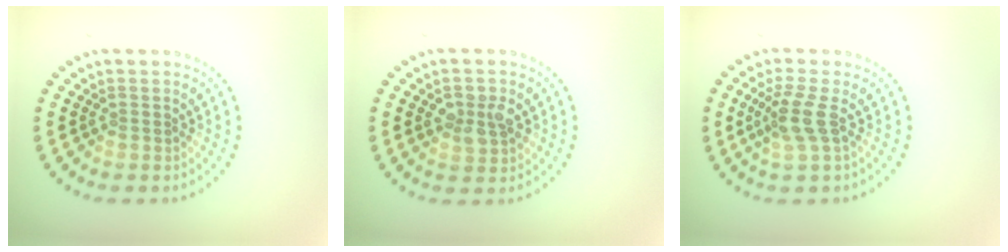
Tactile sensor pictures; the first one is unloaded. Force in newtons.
{"total": 2.6, "press": 2.5, "slide": 0.7}
{"total": 2.7, "press": 2.0, "slide": 1.8}